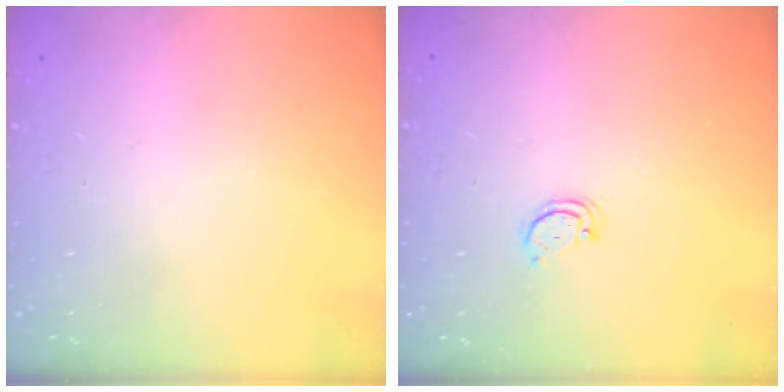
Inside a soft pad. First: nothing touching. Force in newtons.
{"total": 2.2, "press": 2.1, "slide": 0.4}